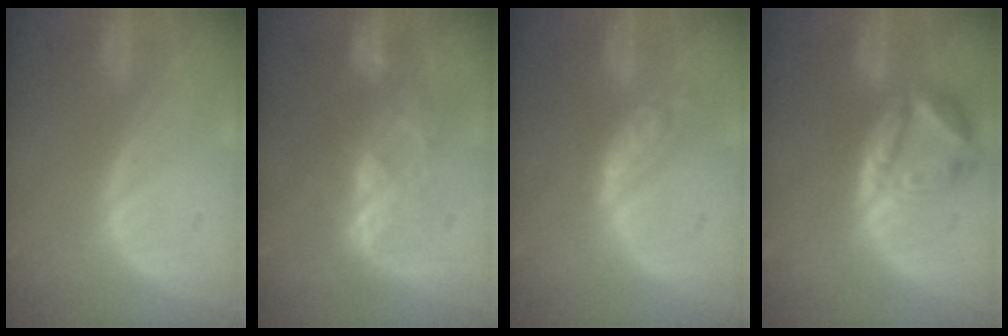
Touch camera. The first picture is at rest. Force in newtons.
{"total": 6.9, "press": 6.7, "slide": 1.6}
{"total": 5.5, "press": 5.0, "slide": 2.4}
{"total": 8.0, "press": 7.0, "slide": 3.8}